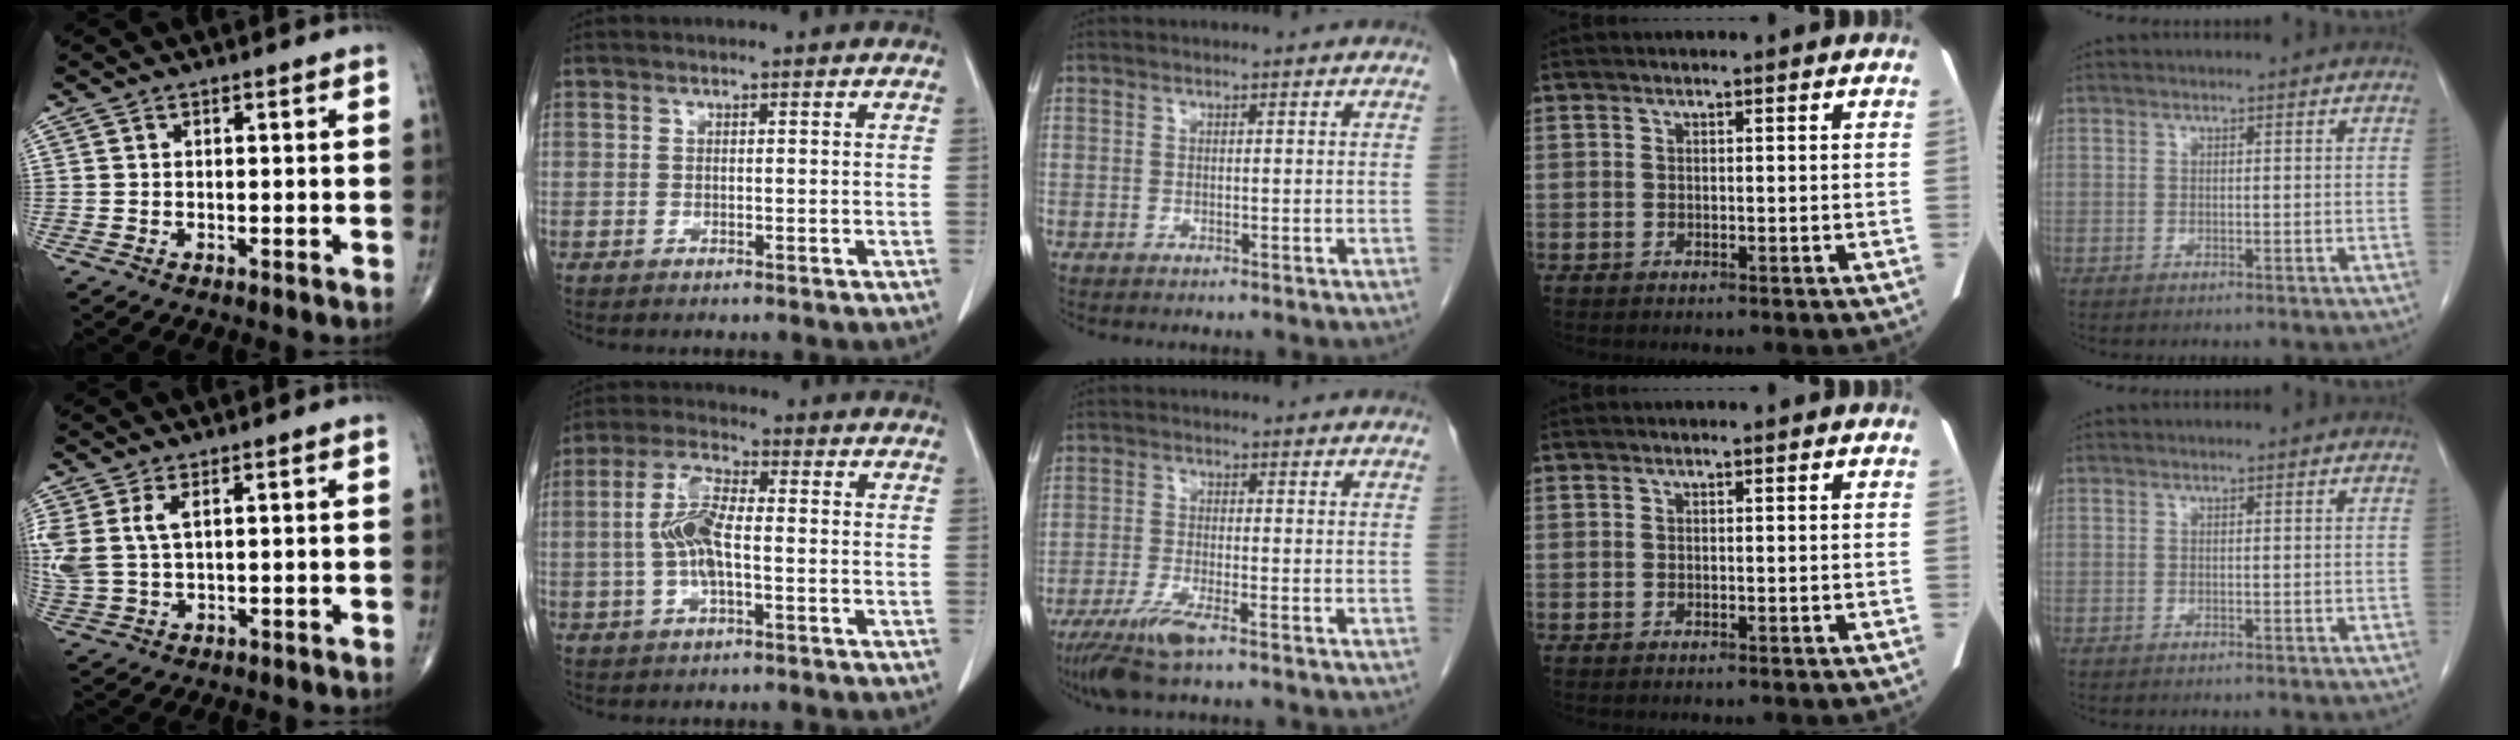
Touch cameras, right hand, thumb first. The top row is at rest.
{"thumb": {"total": 8.1, "force": [2.4, 4.3, 6.4], "torque": [-0.164, 0.004, 0.060]}, "index": {"total": 7.6, "force": [-0.7, 2.3, 7.2], "torque": [-0.157, 0.009, -0.014]}, "middle": {"total": 6.2, "force": [-4.1, 0.6, 4.7], "torque": [-0.097, -0.017, -0.076]}}